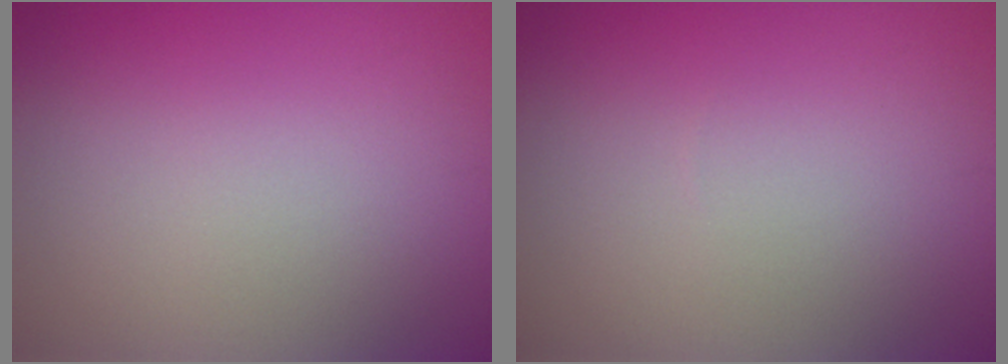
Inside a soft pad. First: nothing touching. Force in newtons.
{"total": 0.0}